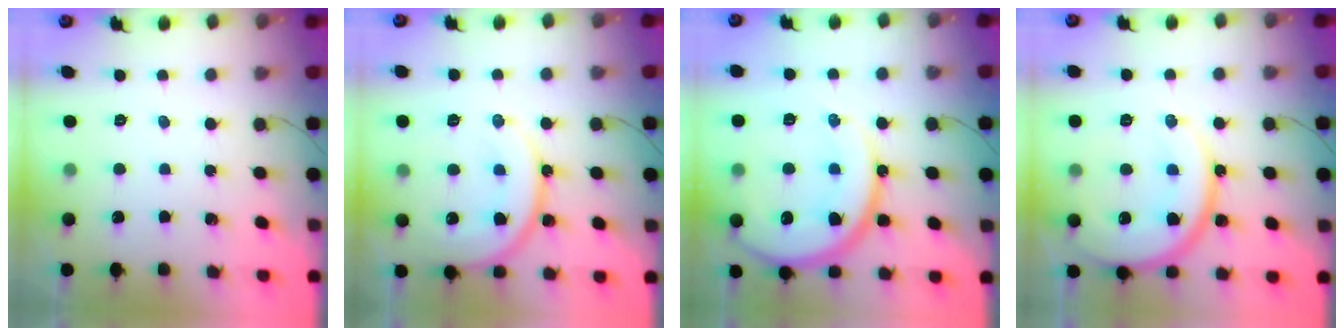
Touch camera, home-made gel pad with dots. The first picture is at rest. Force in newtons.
{"total": 15.4, "press": 15.3, "slide": 1.6}
{"total": 21.0, "press": 20.9, "slide": 2.2}
{"total": 18.3, "press": 18.2, "slide": 1.6}